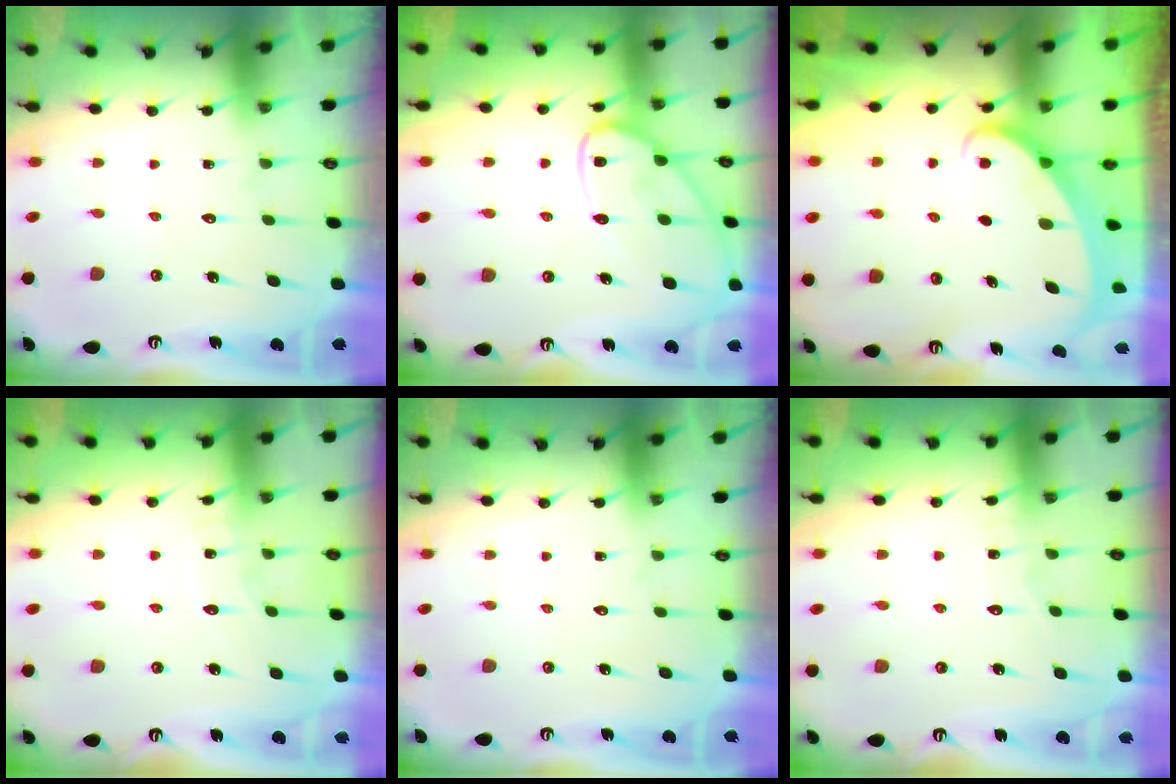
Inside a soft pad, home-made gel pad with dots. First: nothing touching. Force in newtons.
{"total": 14.7, "press": 14.6, "slide": 1.2}
{"total": 2.0, "press": 2.0, "slide": 0.2}
{"total": 4.5, "press": 4.5, "slide": 0.4}
{"total": 0.0}
{"total": 3.9, "press": 3.8, "slide": 0.3}